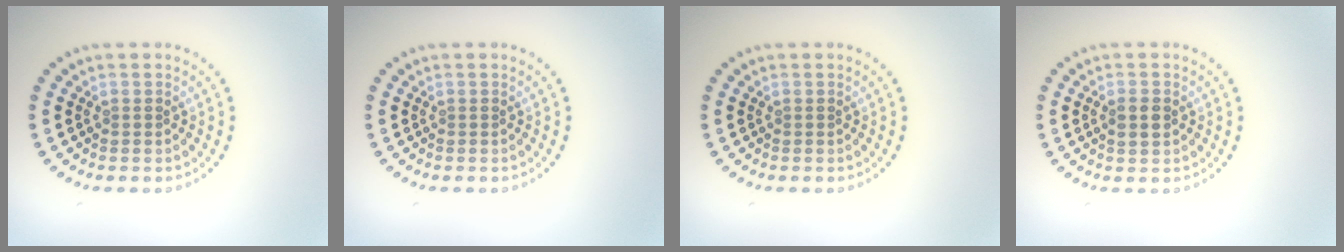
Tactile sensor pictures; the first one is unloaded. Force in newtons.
{"total": 0.0}
{"total": 0.0}
{"total": 1.6, "press": 1.6, "slide": 0.1}